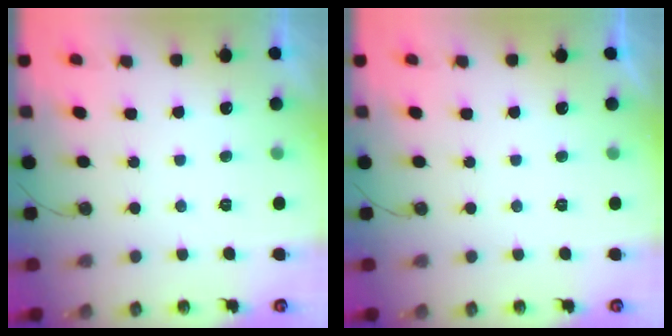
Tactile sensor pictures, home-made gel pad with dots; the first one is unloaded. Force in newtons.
{"total": 0.0}